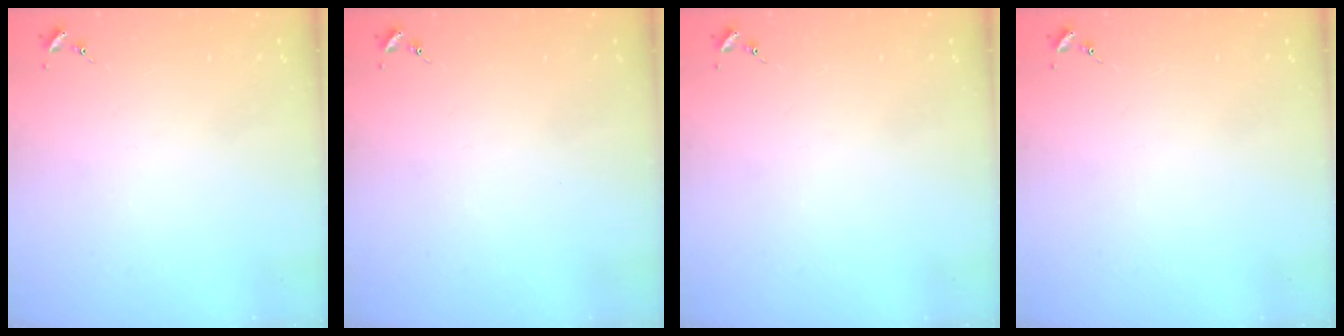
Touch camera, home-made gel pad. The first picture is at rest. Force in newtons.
{"total": 0.0}
{"total": 0.0}
{"total": 0.0}